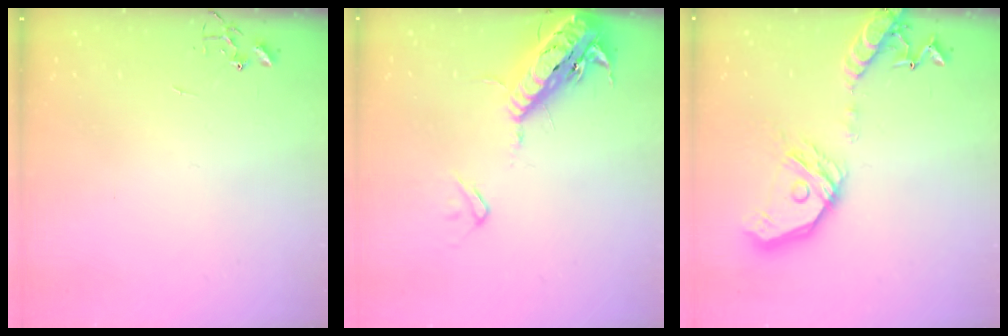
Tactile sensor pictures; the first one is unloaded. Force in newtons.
{"total": 18.4, "press": 18.0, "slide": 4.0}
{"total": 17.9, "press": 17.7, "slide": 2.6}